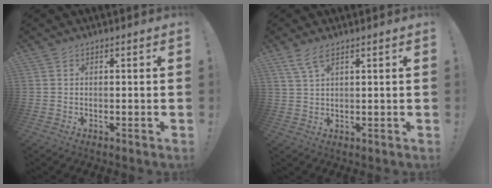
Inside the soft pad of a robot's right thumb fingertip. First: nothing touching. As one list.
[{"total": 4.8, "force": [3.2, 1.2, 3.4], "torque": [-0.077, -0.004, 0.061]}]